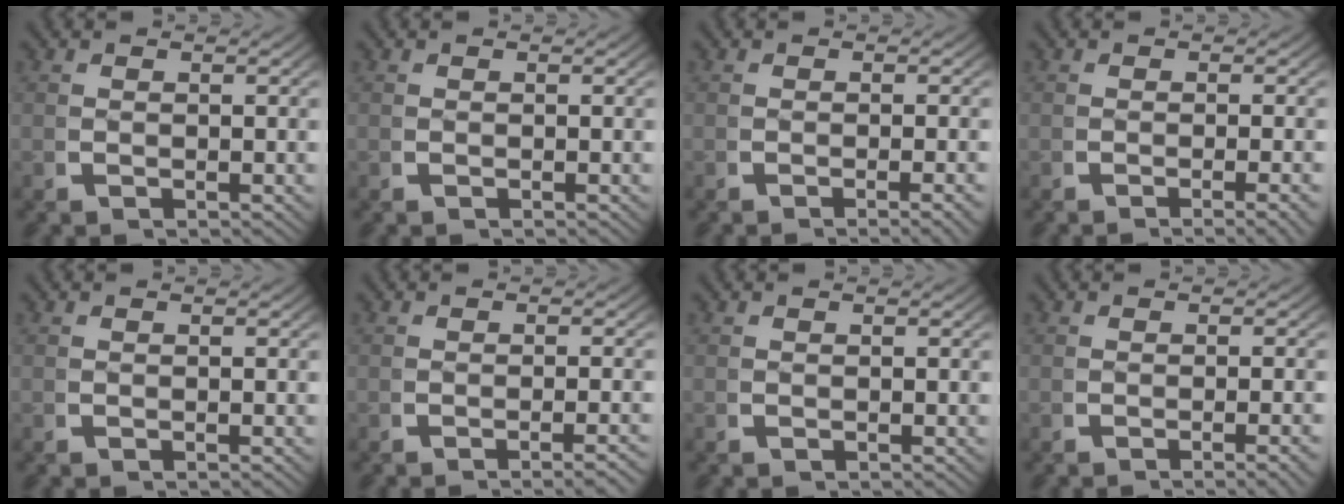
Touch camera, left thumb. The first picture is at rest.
{"total": 0.0}
{"total": 2.0, "force": [-1.1, 0.1, 1.7], "torque": [-0.026, 0.004, -0.019]}
{"total": 2.4, "force": [-1.3, 0.2, 2.0], "torque": [-0.031, 0.002, -0.022]}
{"total": 0.0}
{"total": 2.2, "force": [-1.4, -0.1, 1.6], "torque": [-0.025, 0.007, -0.025]}
{"total": 0.0}
{"total": 2.1, "force": [-1.0, 0.1, 1.8], "torque": [-0.028, 0.005, -0.019]}